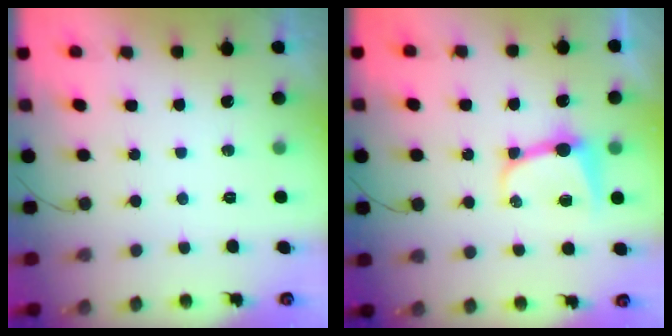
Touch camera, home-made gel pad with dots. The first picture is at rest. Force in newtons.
{"total": 8.6, "press": 8.6, "slide": 1.0}